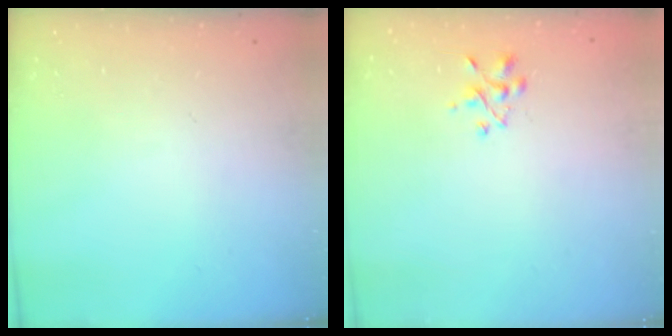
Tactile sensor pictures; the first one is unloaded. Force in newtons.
{"total": 1.7, "press": 1.6, "slide": 0.7}